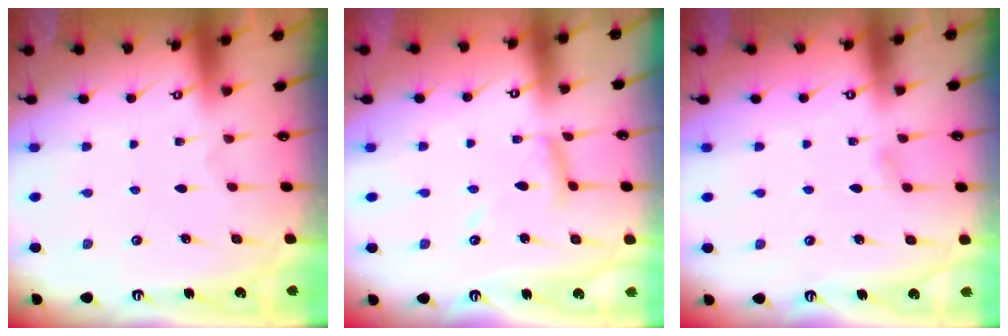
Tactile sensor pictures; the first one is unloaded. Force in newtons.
{"total": 9.0, "press": 8.9, "slide": 0.6}
{"total": 4.1, "press": 4.1, "slide": 0.3}